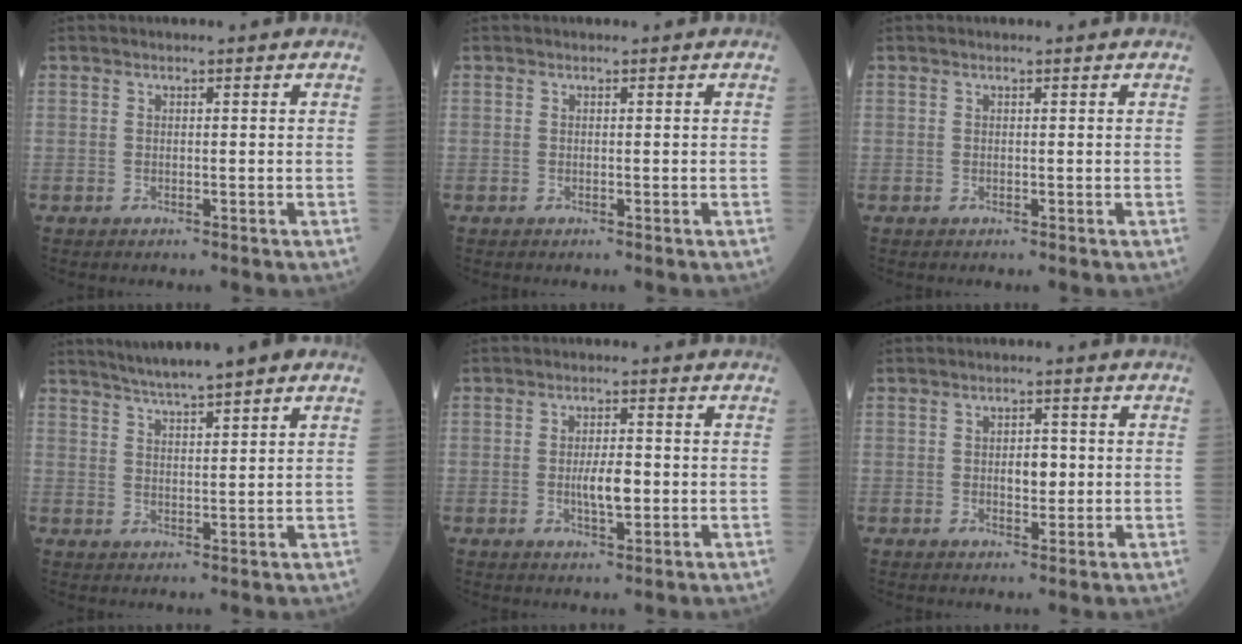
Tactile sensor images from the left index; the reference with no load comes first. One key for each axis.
{"total": 0.0}
{"total": 0.7, "fx": 0.7, "fy": 0.1, "fz": 0.3, "tx": -0.010, "ty": 0.006, "tz": 0.009}
{"total": 8.7, "fx": 7.2, "fy": 0.4, "fz": 4.9, "tx": -0.082, "ty": 0.021, "tz": 0.109}
{"total": 4.2, "fx": -0.6, "fy": 1.3, "fz": 3.9, "tx": -0.074, "ty": -0.006, "tz": -0.009}
{"total": 3.0, "fx": -0.1, "fy": 1.6, "fz": 2.5, "tx": -0.038, "ty": 0.000, "tz": 0.001}